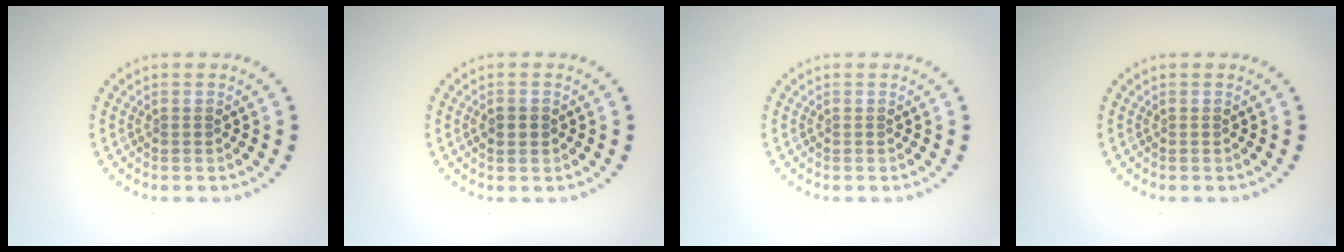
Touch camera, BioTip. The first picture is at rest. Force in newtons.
{"total": 1.8, "press": 1.8, "slide": 0.1}
{"total": 0.0}
{"total": 0.0}